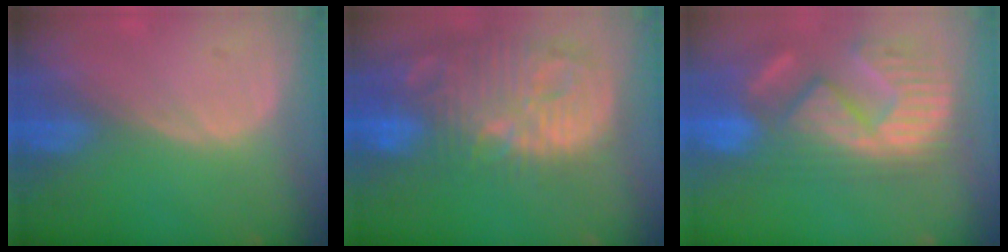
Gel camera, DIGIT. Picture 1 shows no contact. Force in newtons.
{"total": 14.4, "press": 12.5, "slide": 7.2}
{"total": 12.7, "press": 11.9, "slide": 4.5}